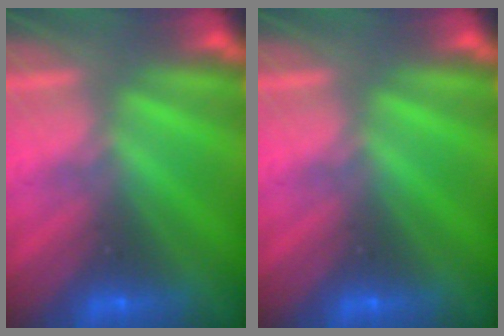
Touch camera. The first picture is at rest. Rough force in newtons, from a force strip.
{"total": 0.0}